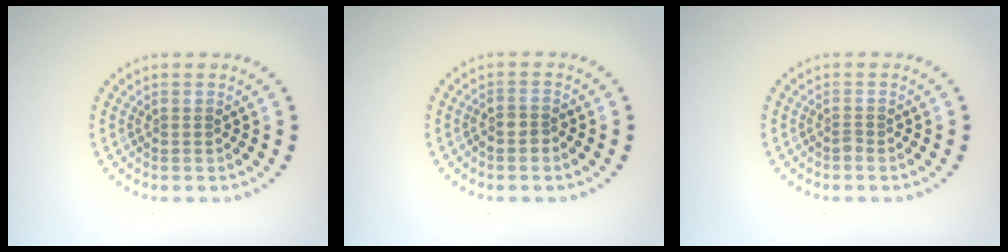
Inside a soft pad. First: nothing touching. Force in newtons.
{"total": 1.5, "press": 1.3, "slide": 0.7}
{"total": 0.6, "press": 0.4, "slide": 0.4}